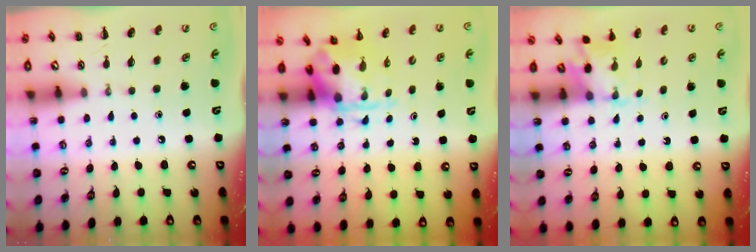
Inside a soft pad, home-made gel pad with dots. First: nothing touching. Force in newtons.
{"total": 3.5, "press": 3.4, "slide": 0.9}
{"total": 1.7, "press": 1.5, "slide": 0.6}